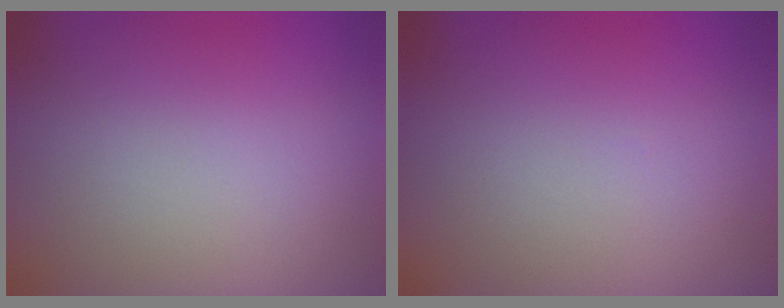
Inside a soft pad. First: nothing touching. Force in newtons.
{"total": 0.0}